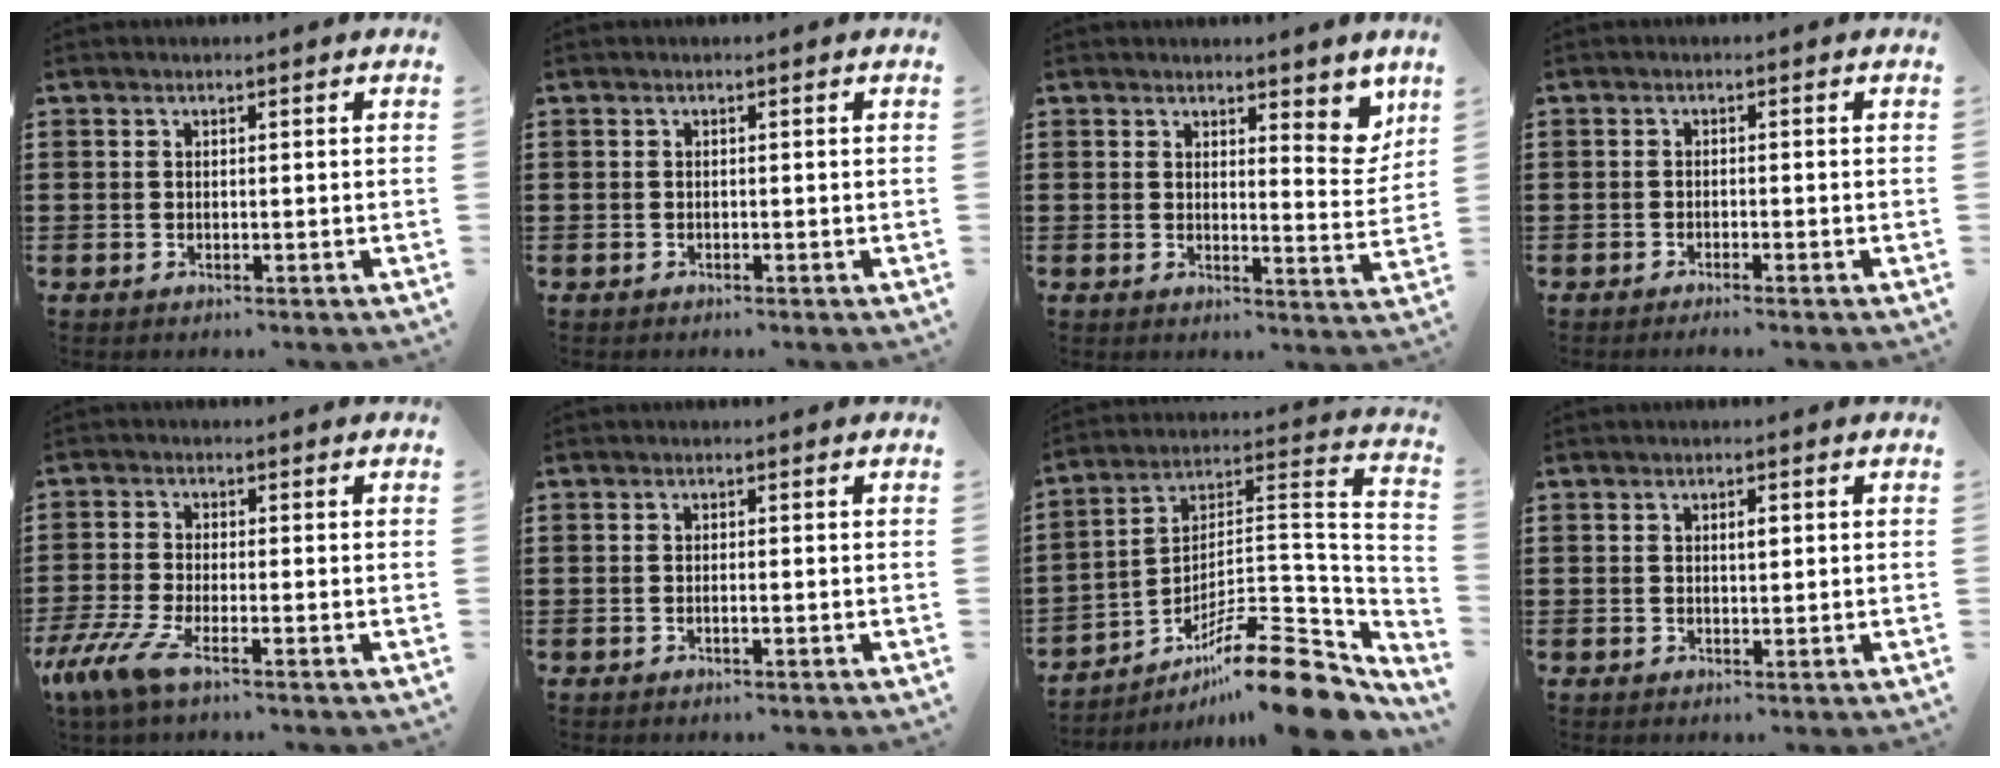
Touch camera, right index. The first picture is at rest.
{"total": 0.0}
{"total": 4.5, "force": [3.9, 1.4, 1.8], "torque": [-0.024, -0.017, 0.067]}
{"total": 0.9, "force": [-0.9, -0.1, 0.3], "torque": [-0.007, 0.000, -0.017]}
{"total": 5.4, "force": [-3.3, 0.5, 4.2], "torque": [-0.114, -0.026, -0.069]}
{"total": 0.6, "force": [-0.3, -0.1, 0.6], "torque": [-0.009, -0.004, -0.004]}
{"total": 15.3, "force": [-10.9, 2.7, 10.4], "torque": [-0.148, 0.034, -0.196]}
{"total": 1.5, "force": [0.4, 0.4, 1.4], "torque": [-0.027, 0.004, 0.004]}